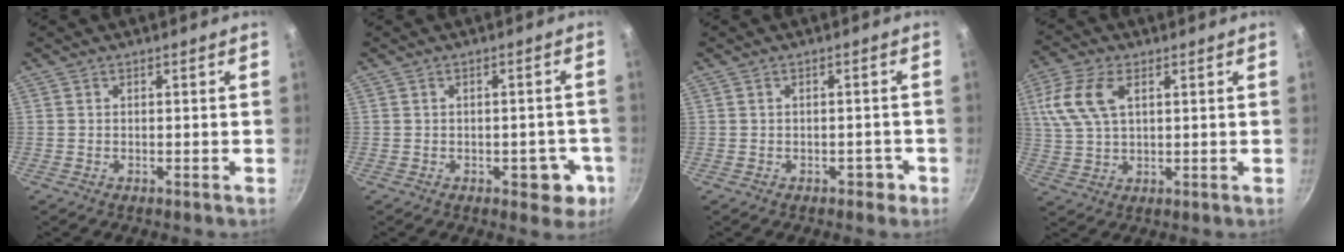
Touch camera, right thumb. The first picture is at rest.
{"total": 5.7, "force": [-2.0, 3.3, 4.2], "torque": [-0.016, 0.016, -0.019]}
{"total": 2.1, "force": [-1.1, 1.4, 1.1], "torque": [0.007, 0.019, -0.001]}
{"total": 10.0, "force": [3.2, 5.6, 7.7], "torque": [-0.158, 0.008, 0.061]}